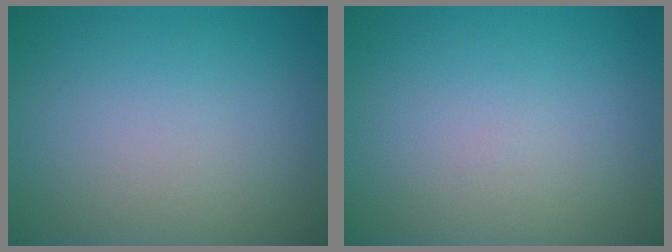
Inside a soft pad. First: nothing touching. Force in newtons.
{"total": 0.0}